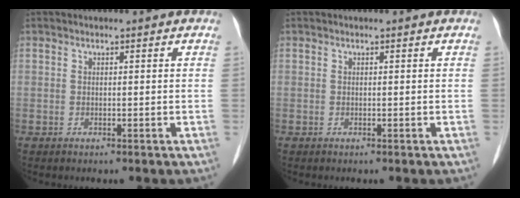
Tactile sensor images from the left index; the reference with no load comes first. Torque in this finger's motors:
{"motor_torque": [0.00, 0.00, 0.02, 0.00]}